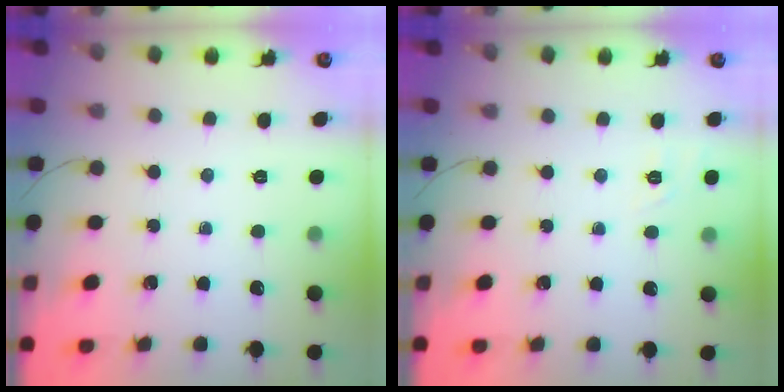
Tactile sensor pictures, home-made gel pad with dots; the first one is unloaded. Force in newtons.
{"total": 1.5, "press": 0.1, "slide": 1.5}